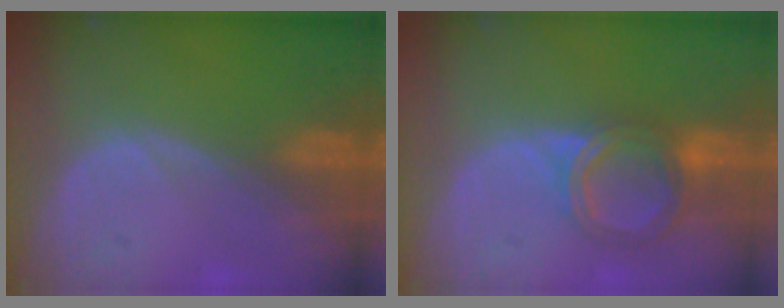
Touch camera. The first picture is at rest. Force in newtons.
{"total": 6.5, "press": 5.7, "slide": 3.1}